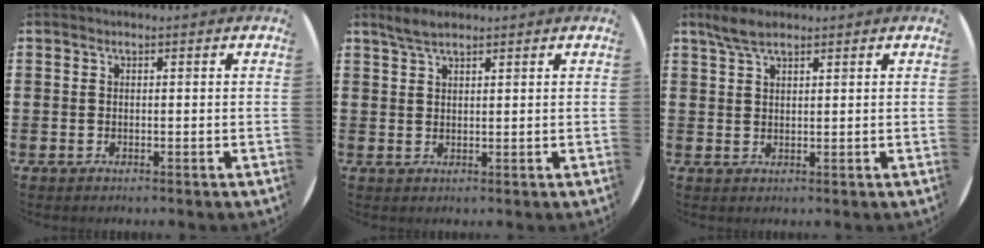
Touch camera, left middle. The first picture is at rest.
{"total": 2.7, "force": [2.2, 0.7, 1.3], "torque": [-0.028, 0.006, 0.040]}
{"total": 3.3, "force": [2.5, 0.9, 1.8], "torque": [-0.040, 0.006, 0.047]}